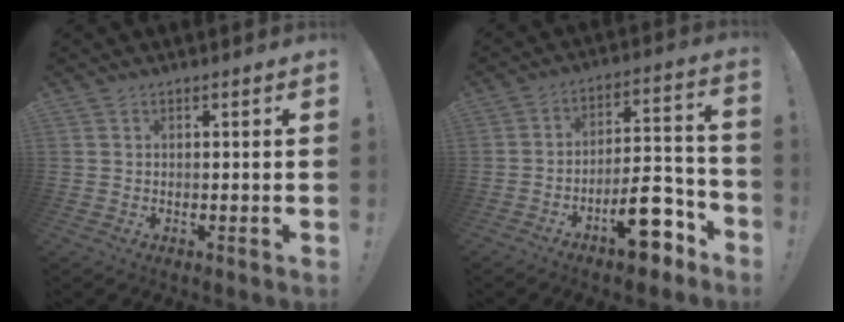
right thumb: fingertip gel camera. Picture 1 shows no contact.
{"total": 15.2, "force": [-9.1, 6.2, 10.4], "torque": [-0.124, 0.077, -0.142]}